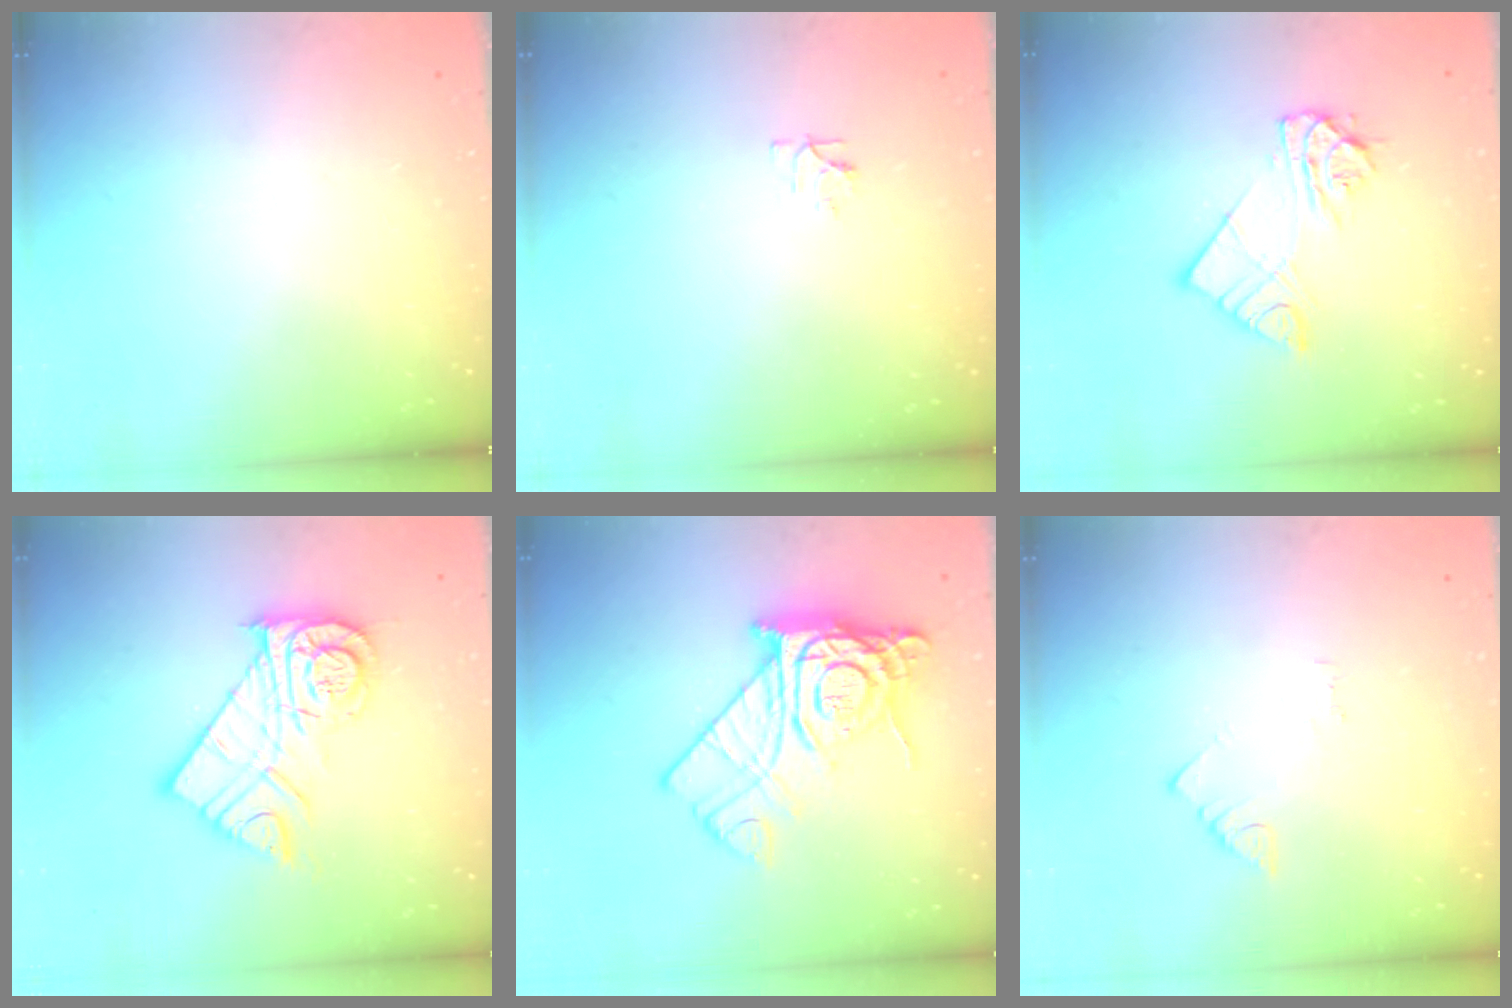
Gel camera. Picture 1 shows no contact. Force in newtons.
{"total": 4.6, "press": 4.6, "slide": 0.7}
{"total": 9.8, "press": 9.8, "slide": 0.7}
{"total": 16.2, "press": 16.1, "slide": 1.6}
{"total": 18.3, "press": 18.2, "slide": 1.7}
{"total": 1.5, "press": 1.5, "slide": 0.3}